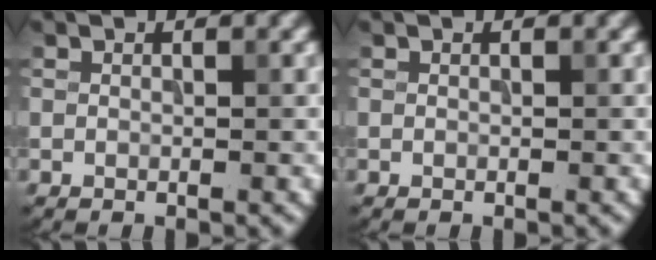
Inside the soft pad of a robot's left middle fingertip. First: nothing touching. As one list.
[{"total": 0.0}]